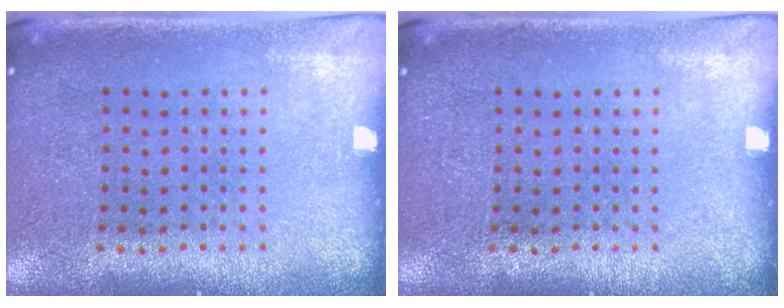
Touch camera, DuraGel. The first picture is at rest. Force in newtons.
{"total": 0.0}